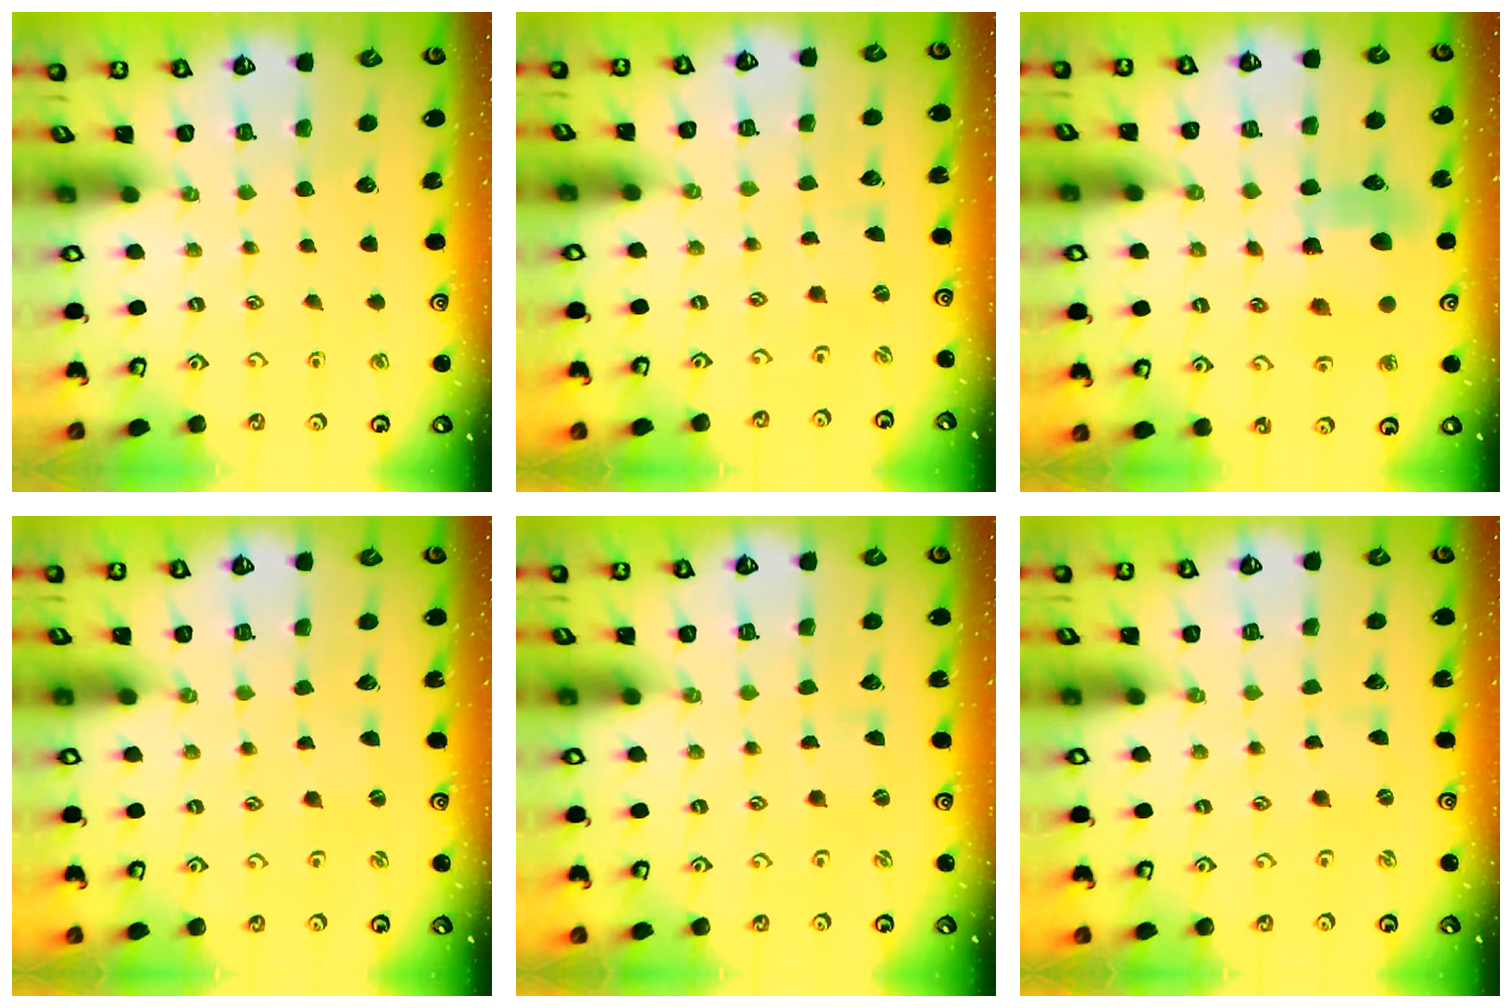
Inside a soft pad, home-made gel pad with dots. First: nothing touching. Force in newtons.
{"total": 0.0}
{"total": 10.6, "press": 10.6, "slide": 1.2}
{"total": 1.5, "press": 1.4, "slide": 0.2}
{"total": 0.0}
{"total": 0.0}